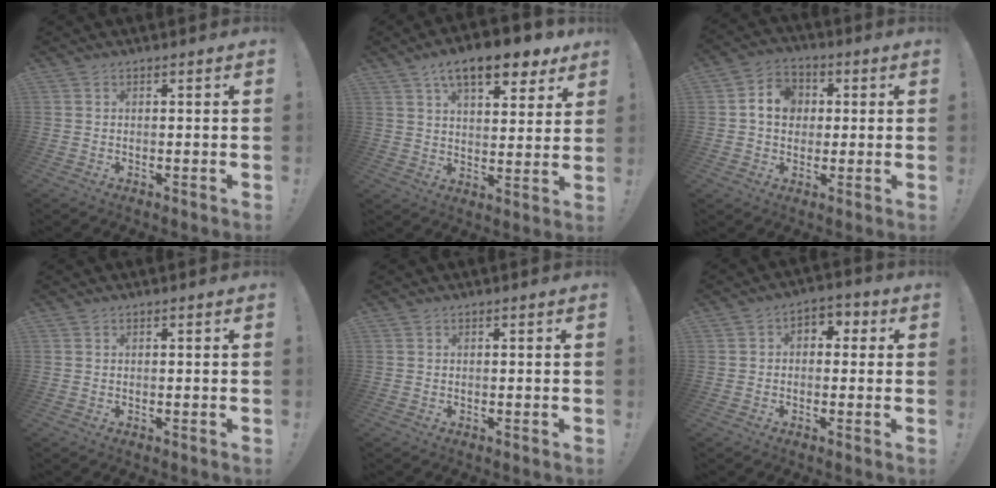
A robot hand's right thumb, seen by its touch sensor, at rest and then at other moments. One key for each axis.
{"total": 13.1, "fx": 8.4, "fy": 5.0, "fz": 8.8, "tx": -0.124, "ty": -0.050, "tz": 0.140}
{"total": 8.9, "fx": 1.3, "fy": 7.7, "fz": 4.3, "tx": -0.066, "ty": 0.012, "tz": 0.030}
{"total": 0.0}
{"total": 0.0}
{"total": 4.3, "fx": -0.9, "fy": 3.4, "fz": 2.4, "tx": -0.032, "ty": 0.019, "tz": -0.015}